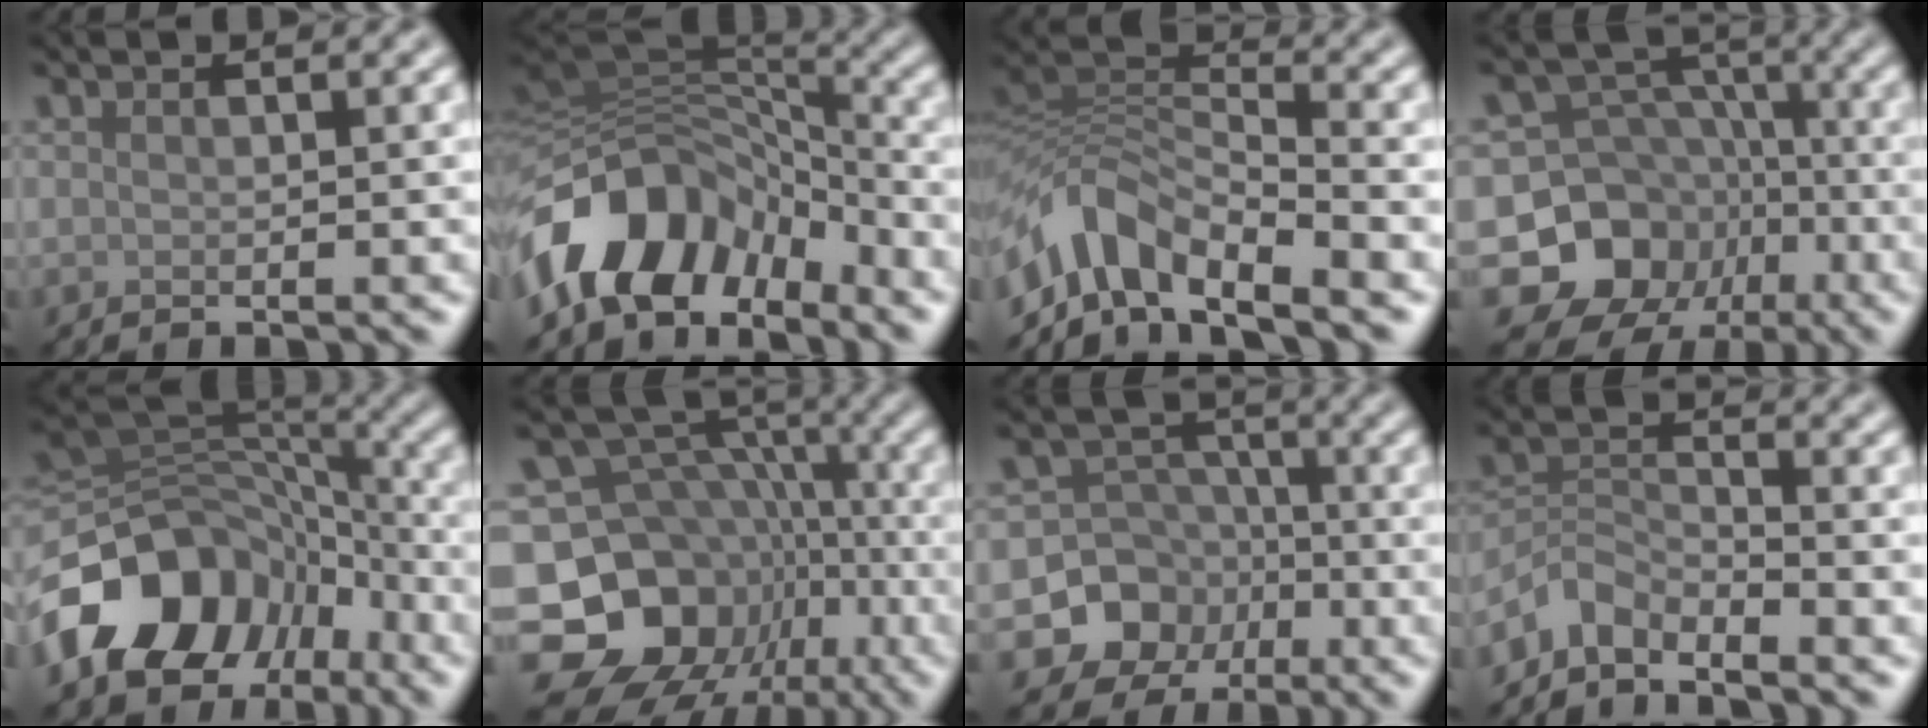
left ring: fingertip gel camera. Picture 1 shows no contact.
{"total": 10.1, "force": [-5.7, 6.4, 5.4], "torque": [-0.097, 0.015, -0.111]}
{"total": 7.2, "force": [-5.2, 2.8, 4.2], "torque": [-0.063, 0.006, -0.109]}
{"total": 9.9, "force": [-4.5, 8.4, 2.7], "torque": [-0.059, 0.014, -0.098]}
{"total": 11.9, "force": [-5.9, 8.6, 5.8], "torque": [-0.108, 0.008, -0.110]}
{"total": 13.6, "force": [-5.9, 11.1, 5.0], "torque": [-0.102, 0.017, -0.088]}
{"total": 6.9, "force": [-3.0, 6.1, 1.3], "torque": [-0.004, 0.008, -0.078]}
{"total": 3.2, "force": [-2.9, 1.1, 0.8], "torque": [-0.016, 0.004, -0.073]}